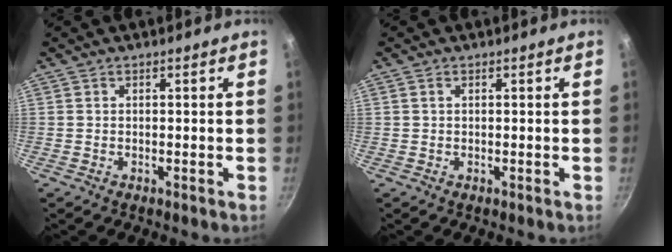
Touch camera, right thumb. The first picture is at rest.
{"total": 0.6, "force": [0.3, 0.3, 0.4], "torque": [-0.007, 0.002, 0.005]}